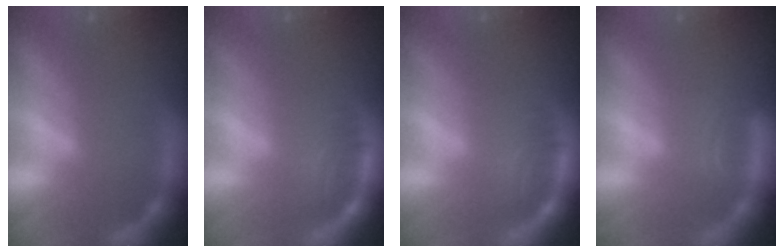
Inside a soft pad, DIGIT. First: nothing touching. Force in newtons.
{"total": 2.9}
{"total": 2.9}
{"total": 1.9}